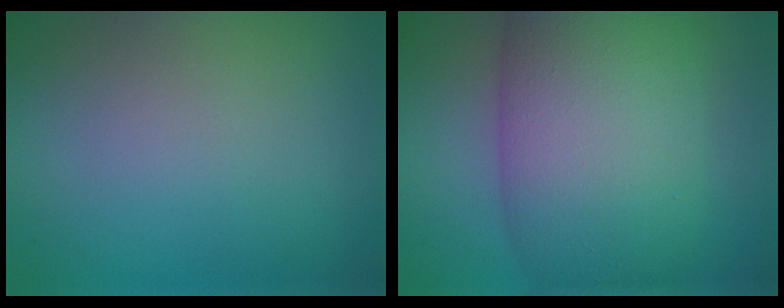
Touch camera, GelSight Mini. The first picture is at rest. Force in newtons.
{"total": 12.3, "press": 12.3, "slide": 0.6}